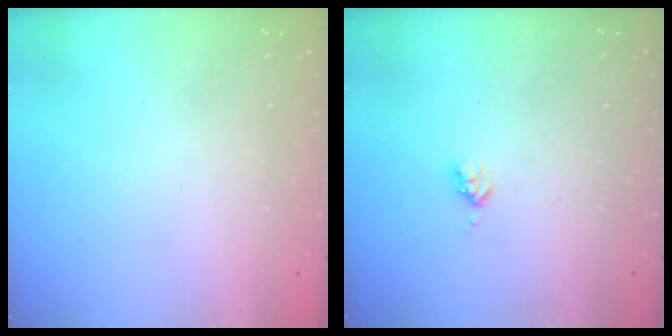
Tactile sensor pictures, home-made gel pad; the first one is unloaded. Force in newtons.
{"total": 2.7, "press": 2.6, "slide": 0.5}